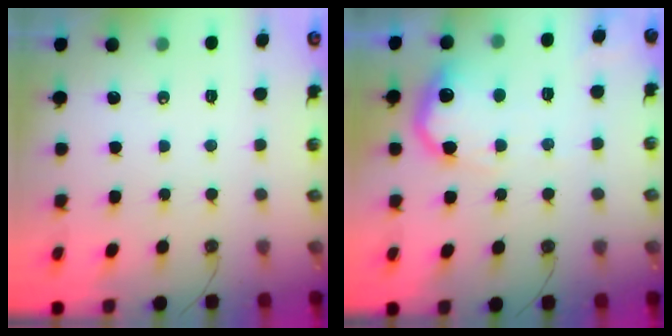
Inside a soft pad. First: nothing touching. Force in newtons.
{"total": 13.3, "press": 13.2, "slide": 0.6}